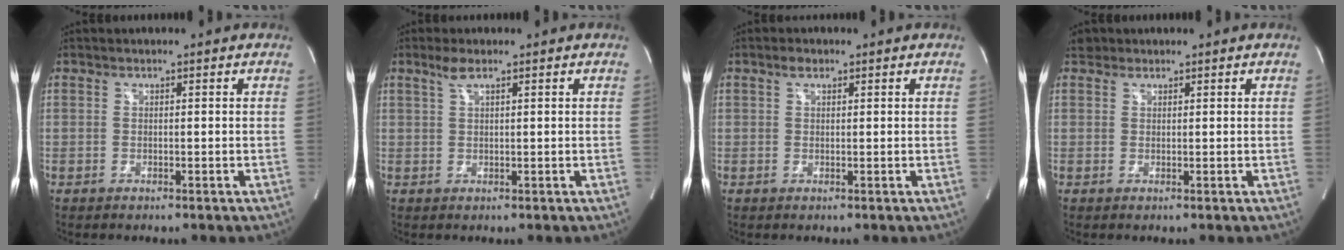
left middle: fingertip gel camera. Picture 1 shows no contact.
{"total": 2.1, "force": [1.5, 0.2, 1.5], "torque": [-0.039, 0.006, 0.032]}
{"total": 1.4, "force": [0.9, 0.6, 0.8], "torque": [-0.018, 0.008, 0.014]}
{"total": 1.5, "force": [1.1, 1.0, 0.0], "torque": [0.001, 0.014, 0.015]}